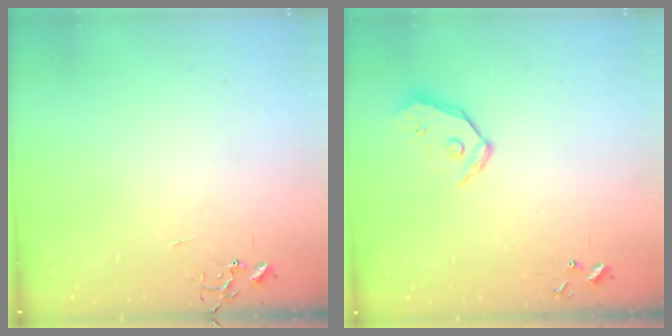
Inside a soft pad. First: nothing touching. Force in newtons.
{"total": 10.3, "press": 10.2, "slide": 1.6}